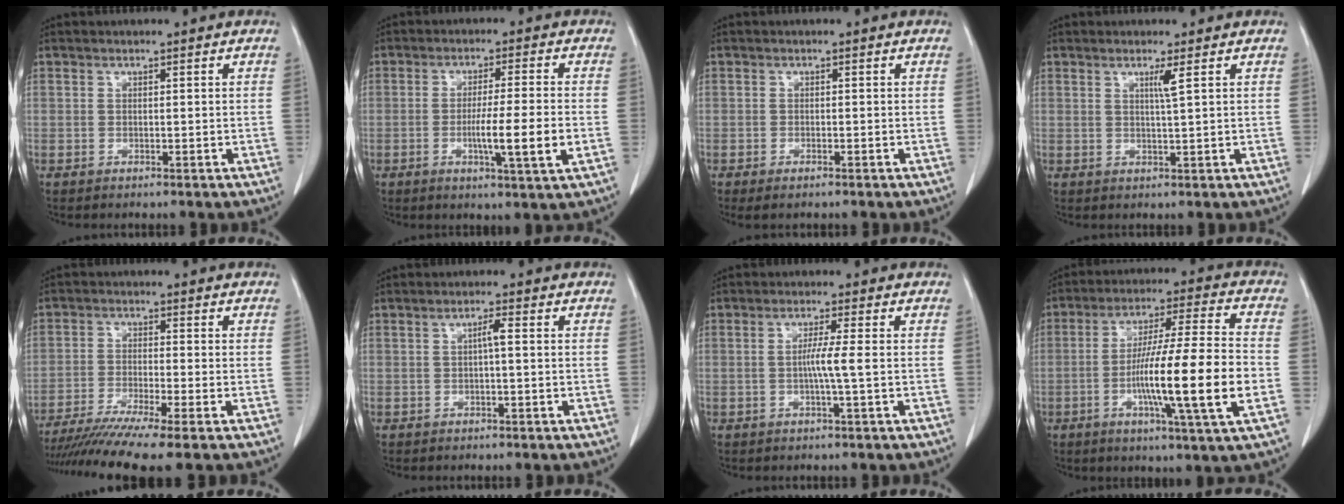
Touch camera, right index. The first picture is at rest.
{"total": 8.4, "force": [-1.8, -0.5, 8.2], "torque": [-0.135, -0.015, -0.032]}
{"total": 3.3, "force": [-2.1, 1.1, 2.3], "torque": [-0.040, -0.008, -0.029]}
{"total": 2.0, "force": [0.9, -0.6, 1.7], "torque": [-0.034, -0.006, 0.017]}
{"total": 10.7, "force": [-8.7, -1.5, 6.1], "torque": [-0.090, -0.030, -0.139]}
{"total": 1.7, "force": [0.1, 0.1, 1.7], "torque": [-0.031, 0.004, 0.001]}
{"total": 3.3, "force": [-0.4, -0.7, 3.2], "torque": [-0.059, -0.002, -0.009]}
{"total": 16.9, "force": [-3.8, -0.4, 16.4], "torque": [-0.285, -0.009, -0.070]}